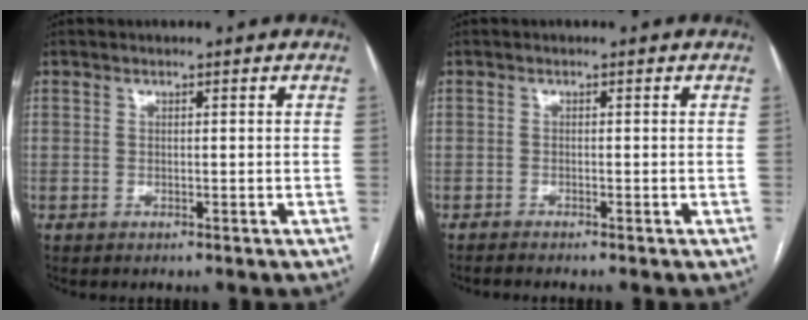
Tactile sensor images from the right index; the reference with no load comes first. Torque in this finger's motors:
{"motor_torque": [0.08, -0.08, -0.14, 0.00]}